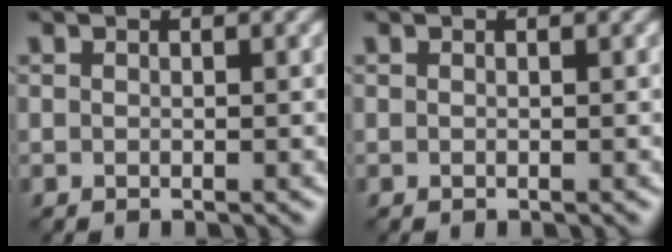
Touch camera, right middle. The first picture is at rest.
{"total": 0.0}